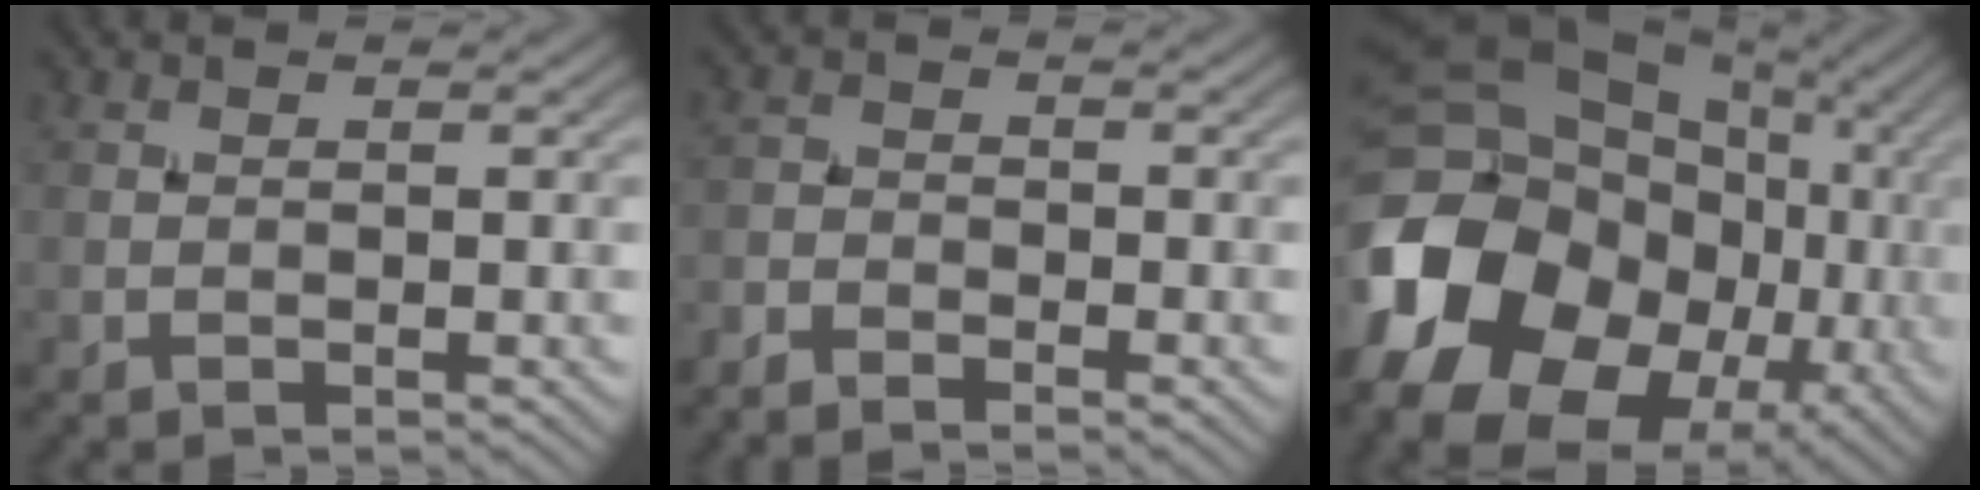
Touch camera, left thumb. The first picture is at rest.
{"total": 2.9, "force": [-2.7, 0.8, 0.7], "torque": [-0.015, -0.003, -0.062]}
{"total": 20.8, "force": [-5.0, 16.5, 11.5], "torque": [-0.253, -0.020, -0.091]}